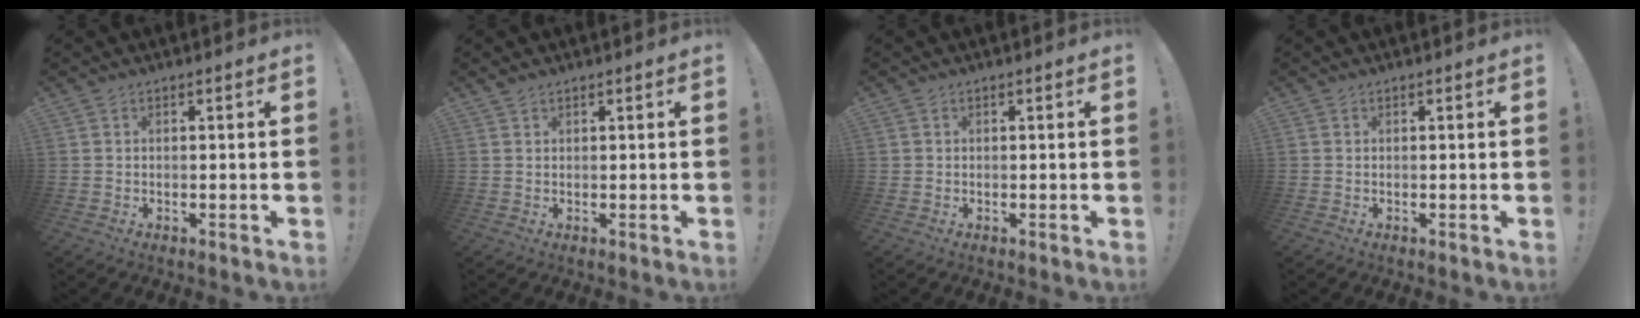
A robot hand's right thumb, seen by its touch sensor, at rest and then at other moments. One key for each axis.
{"total": 1.2, "fx": 1.0, "fy": 0.5, "fz": 0.4, "tx": -0.004, "ty": -0.004, "tz": 0.019}
{"total": 0.5, "fx": 0.2, "fy": 0.5, "fz": 0.0, "tx": -0.002, "ty": 0.002, "tz": 0.004}
{"total": 0.0}